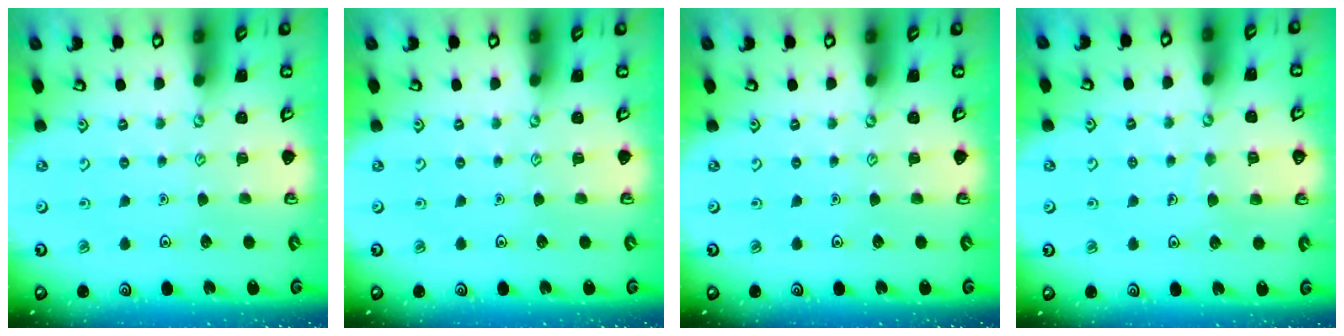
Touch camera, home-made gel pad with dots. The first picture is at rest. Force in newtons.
{"total": 0.0}
{"total": 0.0}
{"total": 5.3, "press": 5.2, "slide": 0.4}